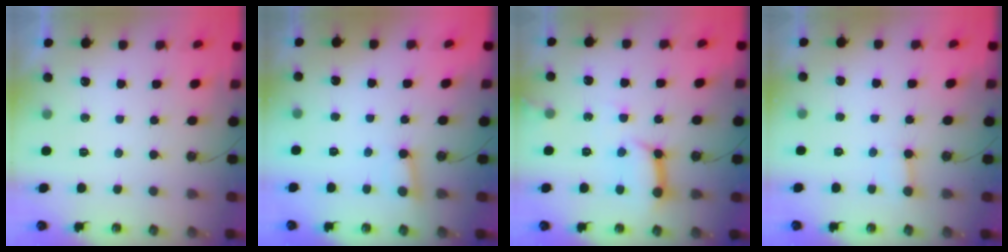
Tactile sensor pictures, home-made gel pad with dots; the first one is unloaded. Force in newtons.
{"total": 2.6, "press": 2.5, "slide": 0.7}
{"total": 11.3, "press": 11.3, "slide": 1.3}
{"total": 2.4, "press": 2.4, "slide": 0.4}